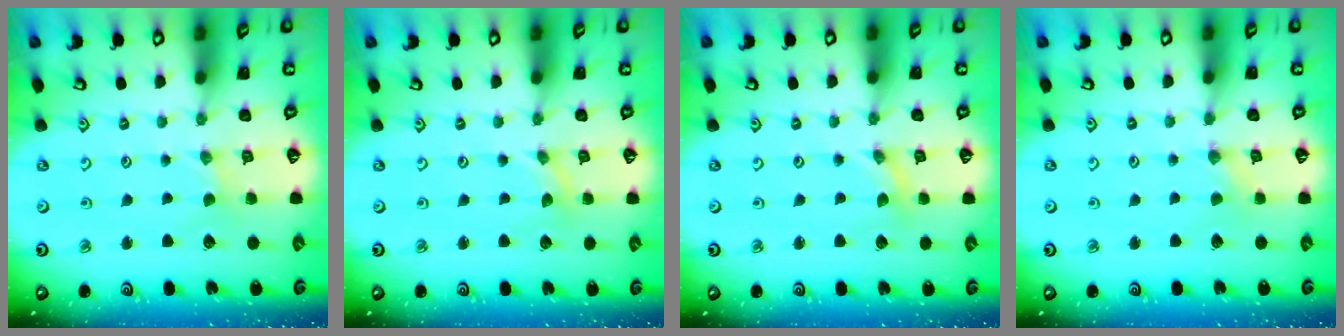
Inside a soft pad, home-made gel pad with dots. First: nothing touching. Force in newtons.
{"total": 0.0}
{"total": 0.0}
{"total": 1.2, "press": 1.1, "slide": 0.3}